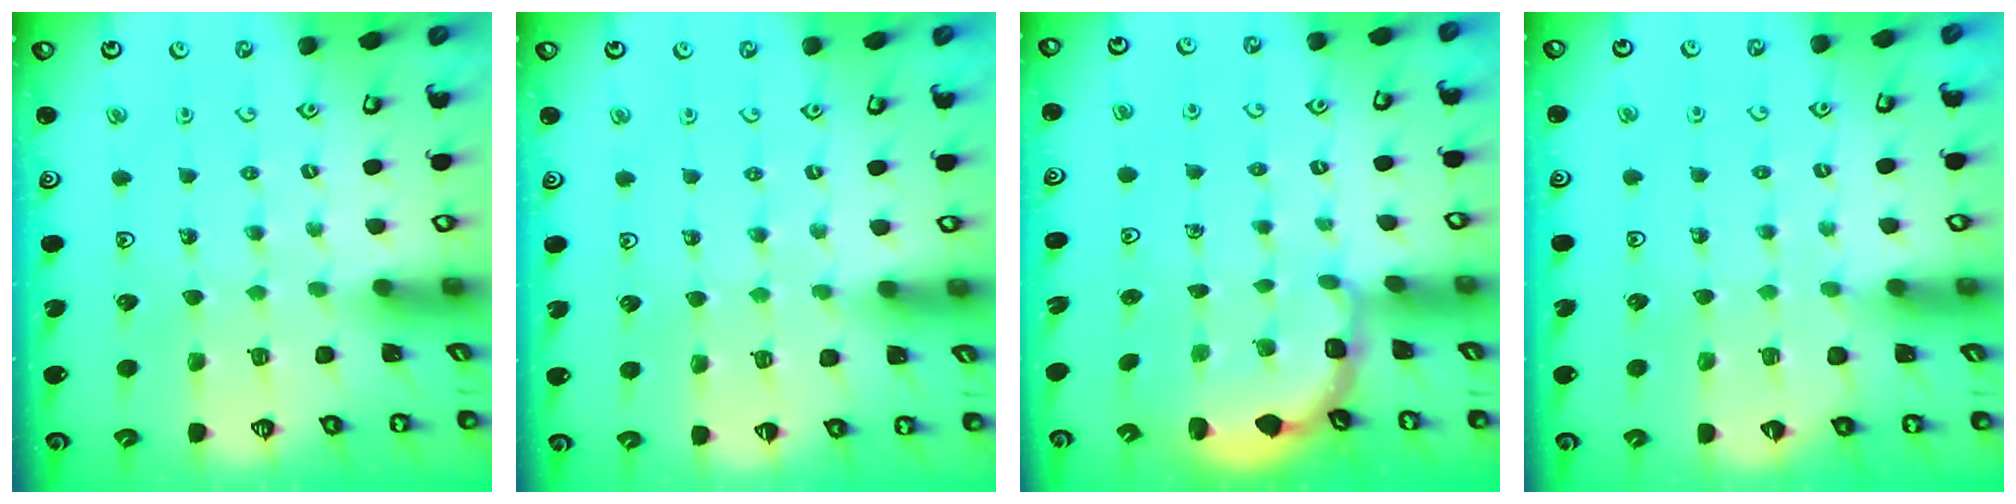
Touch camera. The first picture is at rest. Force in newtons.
{"total": 3.4, "press": 3.3, "slide": 0.6}
{"total": 3.1, "press": 2.2, "slide": 2.2}
{"total": 3.7, "press": 3.7, "slide": 0.5}